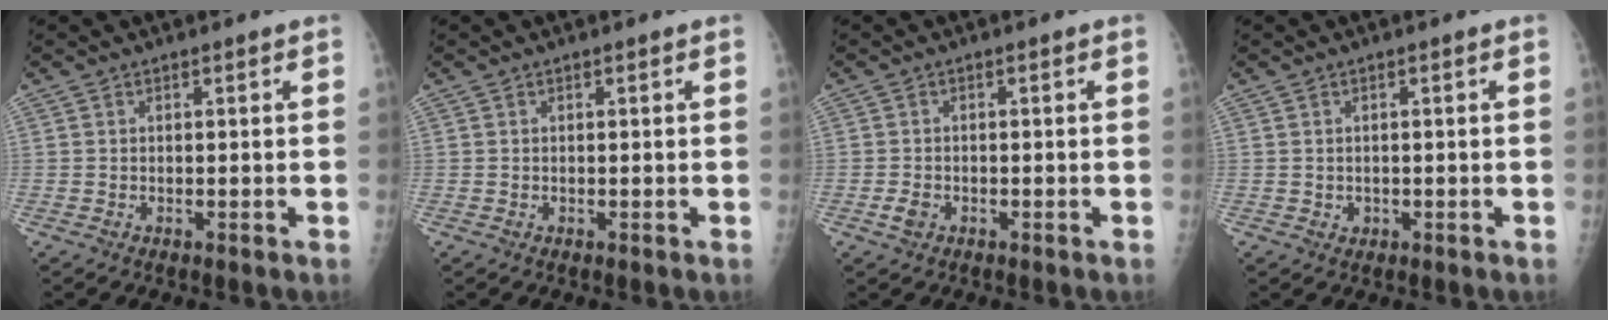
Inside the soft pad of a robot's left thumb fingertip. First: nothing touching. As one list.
[{"total": 0.0}, {"total": 2.0, "force": [-0.9, 1.4, 1.1], "torque": [-0.022, 0.005, -0.016]}, {"total": 1.1, "force": [-0.2, 1.0, 0.5], "torque": [-0.003, 0.002, 0.001]}]